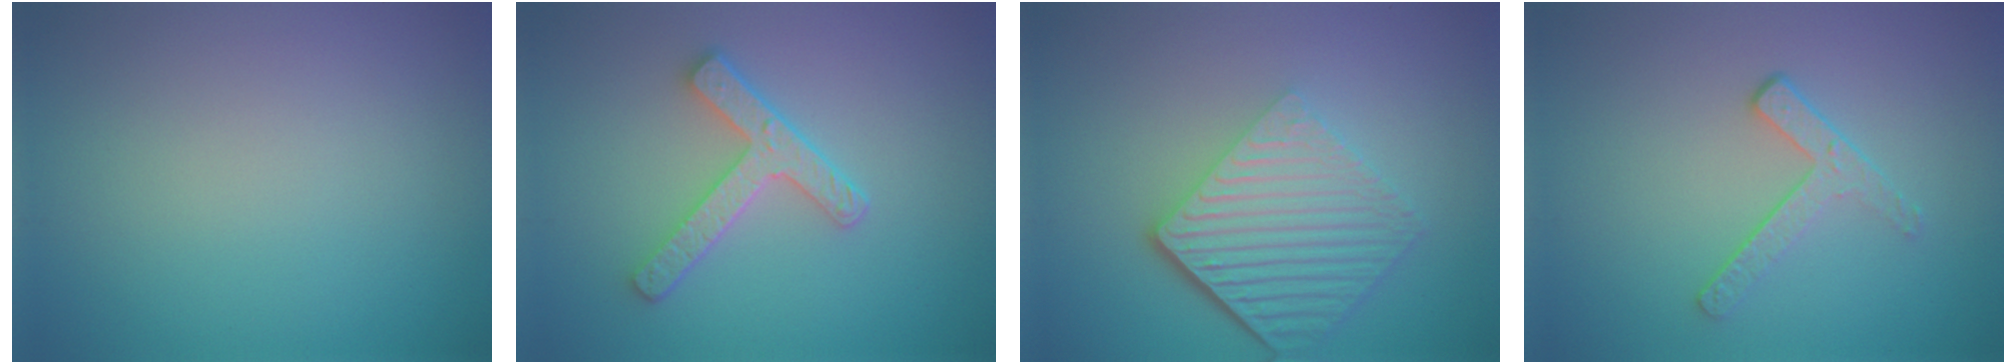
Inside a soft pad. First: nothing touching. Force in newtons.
{"total": 3.4, "press": 3.0, "slide": 1.6}
{"total": 6.4, "press": 4.3, "slide": 4.8}
{"total": 2.0, "press": 1.4, "slide": 1.5}